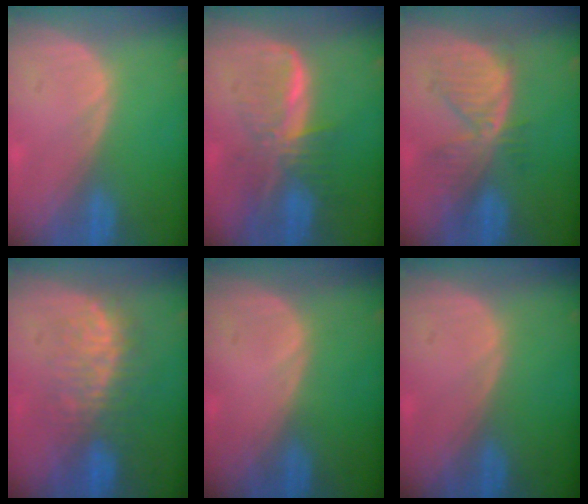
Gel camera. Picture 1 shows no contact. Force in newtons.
{"total": 7.6, "press": 6.8, "slide": 3.5}
{"total": 6.8, "press": 6.3, "slide": 2.6}
{"total": 7.8, "press": 7.6, "slide": 2.1}
{"total": 0.0}
{"total": 0.0}